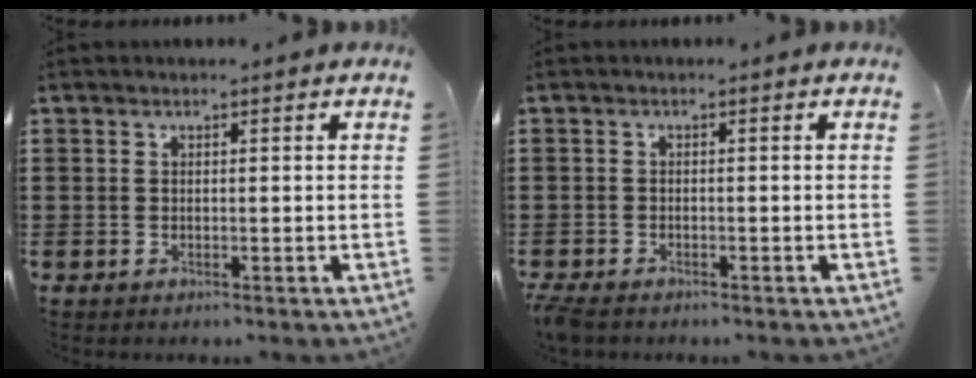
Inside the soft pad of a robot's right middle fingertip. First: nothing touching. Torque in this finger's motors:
{"motor_torque": [1.09, -0.06, 0.26, 0.08]}